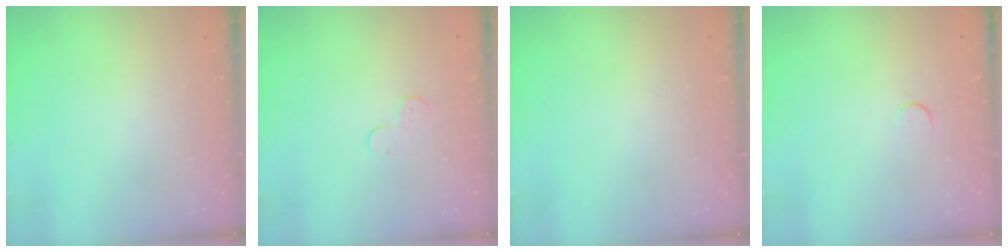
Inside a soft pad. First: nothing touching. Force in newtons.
{"total": 3.9, "press": 3.8, "slide": 0.4}
{"total": 0.0}
{"total": 3.5, "press": 3.5, "slide": 0.3}